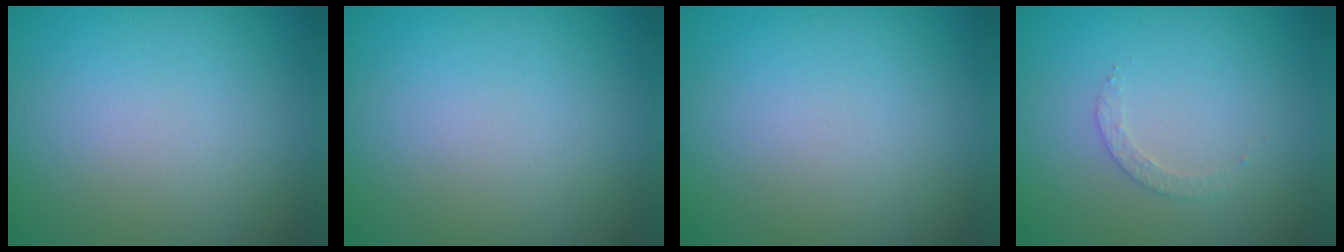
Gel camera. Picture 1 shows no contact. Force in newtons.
{"total": 0.0}
{"total": 0.0}
{"total": 1.2, "press": 1.2, "slide": 0.3}